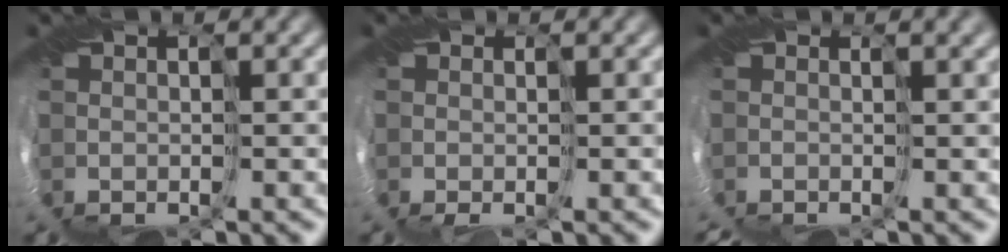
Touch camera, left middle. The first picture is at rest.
{"total": 2.1, "force": [-1.6, -1.0, -1.0], "torque": [-0.002, -0.021, -0.010]}
{"total": 1.5, "force": [-1.3, -0.9, -0.3], "torque": [0.008, -0.015, -0.006]}